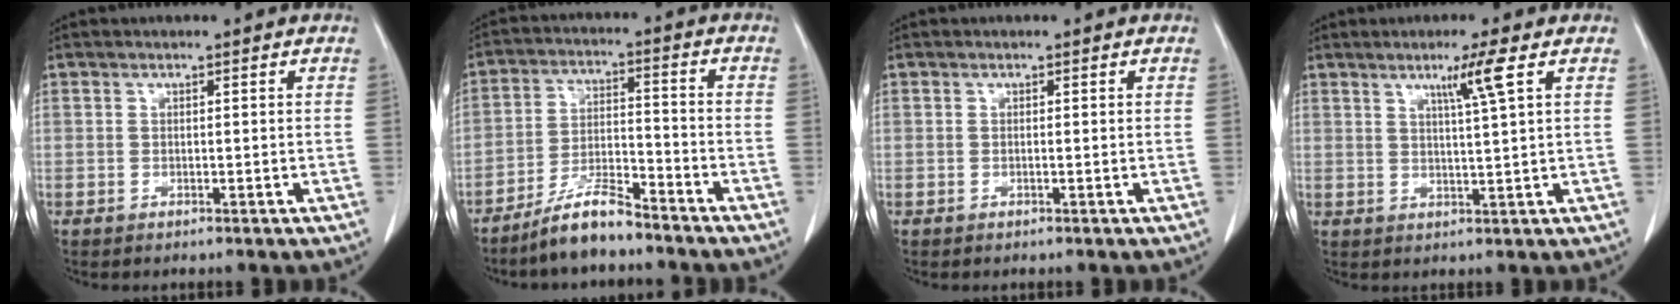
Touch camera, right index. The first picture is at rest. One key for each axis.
{"total": 7.6, "fx": -6.4, "fy": 1.5, "fz": 3.8, "tx": -0.076, "ty": -0.005, "tz": -0.122}
{"total": 0.0}
{"total": 4.6, "fx": 2.2, "fy": -1.0, "fz": 3.9, "tx": -0.070, "ty": -0.007, "tz": 0.041}